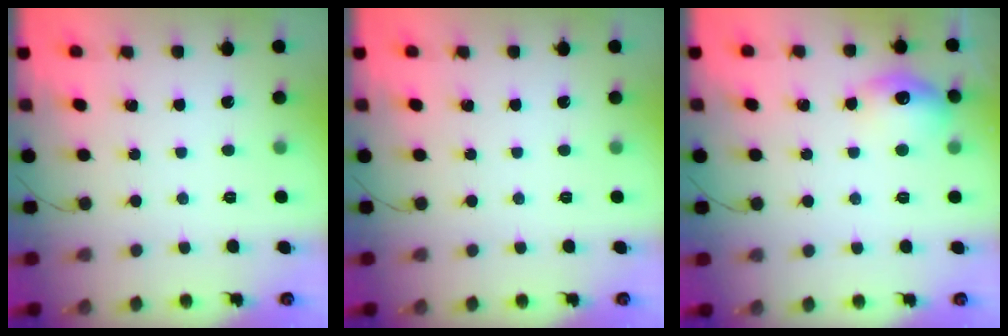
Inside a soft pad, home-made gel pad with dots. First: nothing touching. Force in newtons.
{"total": 0.0}
{"total": 11.4, "press": 11.4, "slide": 0.7}